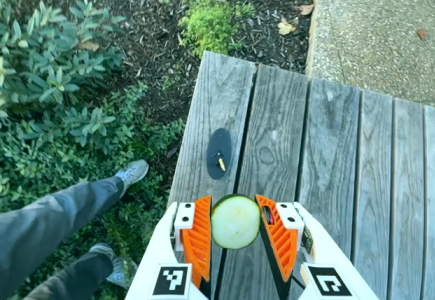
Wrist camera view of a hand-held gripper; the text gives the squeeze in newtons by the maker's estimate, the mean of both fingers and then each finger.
{"total": 12.2, "left": 12.6, "right": 11.9}